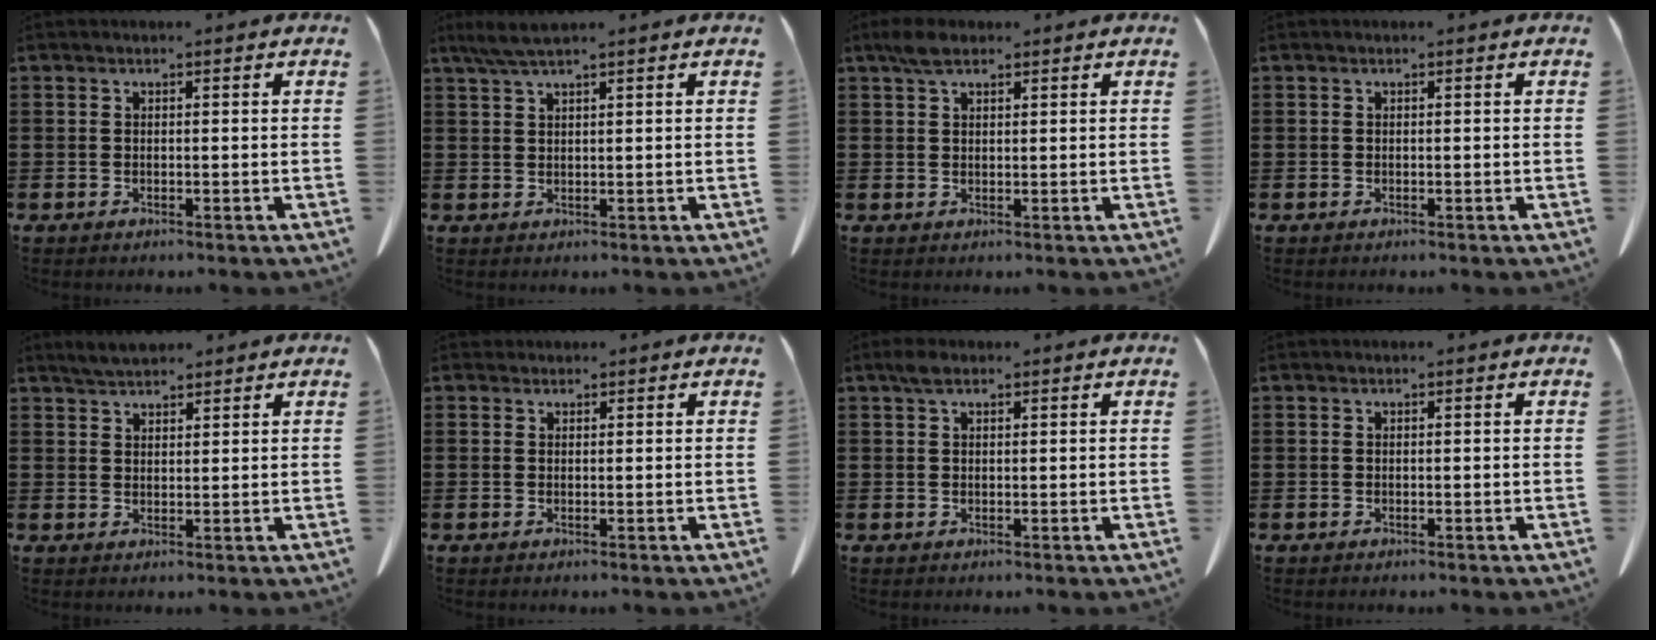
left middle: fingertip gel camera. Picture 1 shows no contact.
{"total": 2.8, "force": [2.0, 0.0, 1.9], "torque": [-0.041, -0.001, 0.038]}
{"total": 3.1, "force": [2.1, 1.3, 1.9], "torque": [-0.042, 0.006, 0.039]}
{"total": 0.0}
{"total": 2.9, "force": [2.8, 0.5, 0.7], "torque": [-0.021, -0.002, 0.054]}
{"total": 0.7, "force": [0.6, 0.4, 0.1], "torque": [-0.004, 0.003, 0.012]}
{"total": 1.8, "force": [1.1, 0.9, 1.1], "torque": [-0.027, 0.005, 0.020]}
{"total": 0.0}